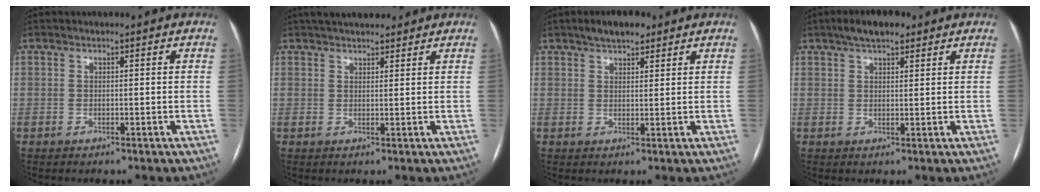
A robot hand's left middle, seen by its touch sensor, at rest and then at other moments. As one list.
[{"total": 8.0, "force": [6.8, 2.4, 3.4], "torque": [-0.045, 0.030, 0.102]}, {"total": 4.5, "force": [3.3, 1.8, 2.6], "torque": [-0.045, 0.015, 0.053]}, {"total": 5.4, "force": [3.8, 1.9, 3.3], "torque": [-0.060, 0.020, 0.060]}]